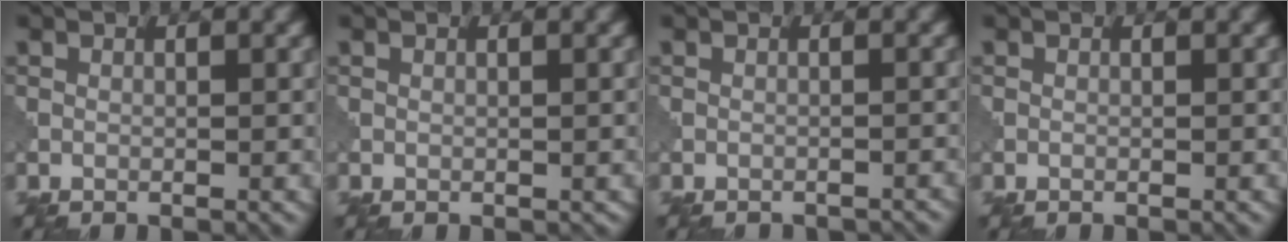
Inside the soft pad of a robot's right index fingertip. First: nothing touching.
{"total": 0.0}
{"total": 2.1, "force": [-2.1, 0.3, 0.2], "torque": [0.004, -0.002, -0.026]}
{"total": 0.0}